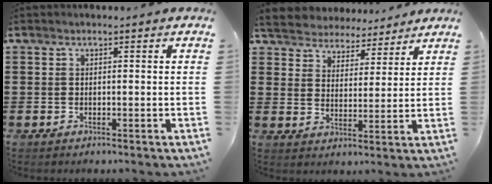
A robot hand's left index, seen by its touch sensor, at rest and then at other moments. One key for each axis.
{"total": 4.5, "fx": 4.4, "fy": 0.6, "fz": -0.8, "tx": -0.011, "ty": -0.029, "tz": 0.075}